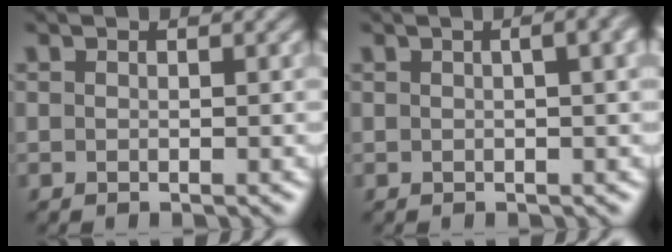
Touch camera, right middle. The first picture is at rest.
{"total": 6.7, "force": [2.3, 3.1, 5.4], "torque": [-0.024, 0.033, 0.003]}